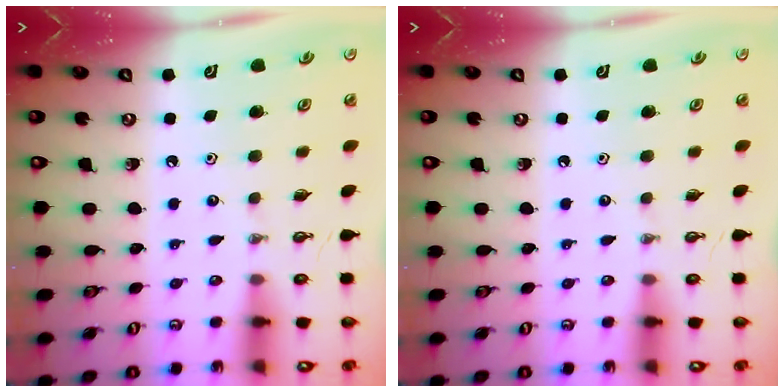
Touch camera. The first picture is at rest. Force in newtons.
{"total": 0.0}